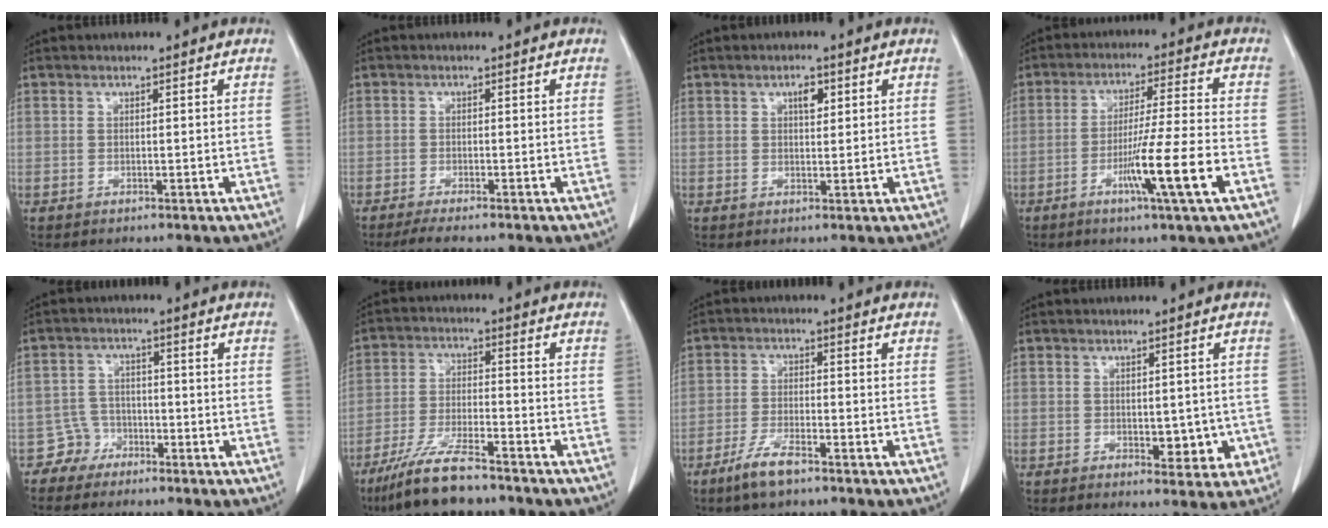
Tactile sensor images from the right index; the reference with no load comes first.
{"total": 3.8, "force": [-3.2, 0.2, 2.0], "torque": [-0.034, -0.009, -0.050]}
{"total": 2.2, "force": [1.0, 1.0, 1.7], "torque": [-0.027, -0.001, 0.016]}
{"total": 10.9, "force": [-4.4, -1.2, 9.9], "torque": [-0.174, -0.015, -0.079]}
{"total": 3.4, "force": [-2.4, 2.3, -0.6], "torque": [0.013, 0.012, -0.048]}
{"total": 10.7, "force": [-8.5, 1.7, 6.3], "torque": [-0.123, -0.028, -0.154]}
{"total": 5.4, "force": [-3.8, 1.1, 3.6], "torque": [-0.080, -0.006, -0.072]}
{"total": 4.7, "force": [-1.0, 2.7, 3.7], "torque": [-0.032, 0.002, -0.006]}